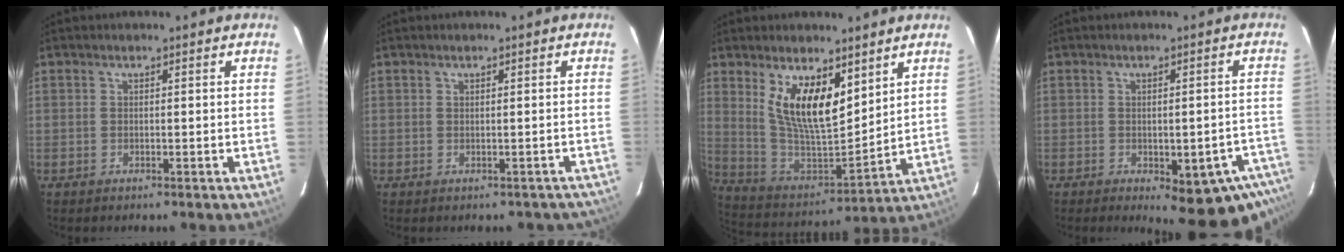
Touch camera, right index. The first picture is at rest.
{"total": 3.4, "force": [-2.6, 1.8, 1.1], "torque": [0.000, 0.021, -0.013]}
{"total": 15.2, "force": [7.6, 5.9, 11.7], "torque": [-0.223, -0.007, 0.155]}
{"total": 13.7, "force": [-8.5, 4.7, 9.6], "torque": [-0.103, -0.019, -0.102]}